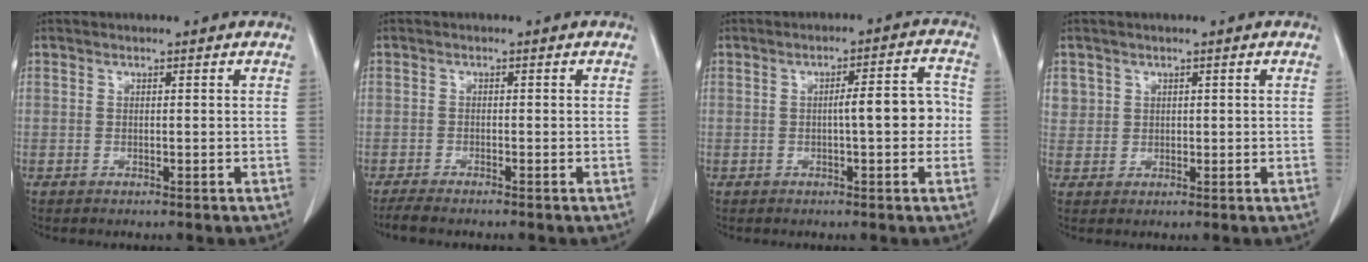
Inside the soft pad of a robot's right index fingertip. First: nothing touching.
{"total": 3.3, "force": [-2.9, 0.2, 1.7], "torque": [-0.030, -0.008, -0.045]}
{"total": 6.1, "force": [-0.5, 1.4, 6.0], "torque": [-0.081, 0.022, -0.006]}
{"total": 2.7, "force": [1.2, 2.5, 0.2], "torque": [0.012, 0.003, 0.021]}